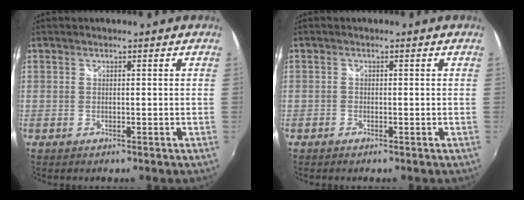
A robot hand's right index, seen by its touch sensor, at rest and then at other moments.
{"total": 0.7, "force": [-0.6, 0.3, 0.1], "torque": [-0.004, -0.001, -0.014]}